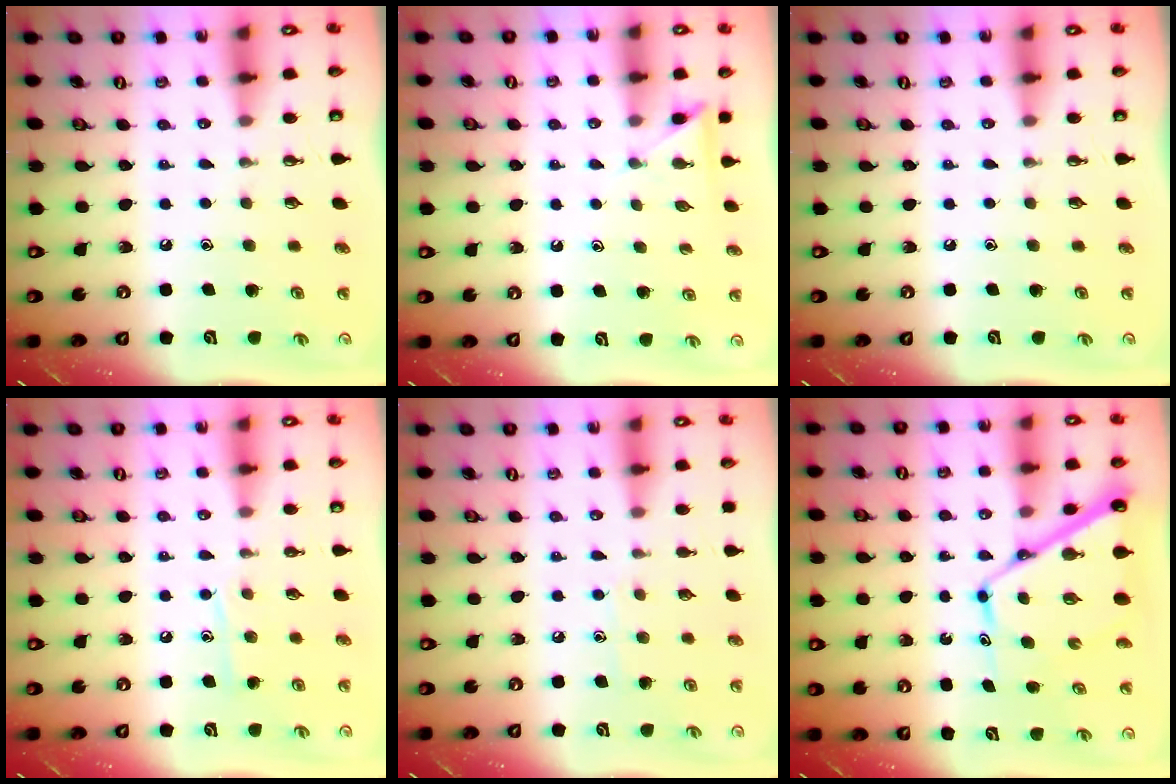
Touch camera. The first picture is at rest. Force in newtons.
{"total": 3.6, "press": 3.5, "slide": 0.4}
{"total": 0.0}
{"total": 6.9, "press": 6.8, "slide": 0.8}
{"total": 5.9, "press": 5.8, "slide": 0.7}
{"total": 13.3, "press": 13.2, "slide": 1.3}